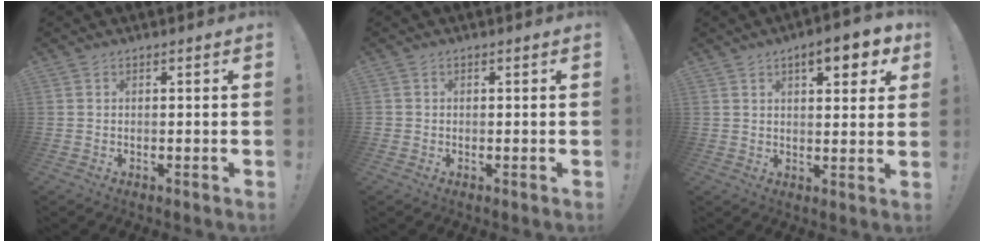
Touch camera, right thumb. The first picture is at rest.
{"total": 0.8, "force": [-0.2, 0.8, 0.1], "torque": [-0.004, 0.003, -0.003]}
{"total": 8.4, "force": [4.5, 2.9, 6.5], "torque": [-0.077, -0.020, 0.070]}